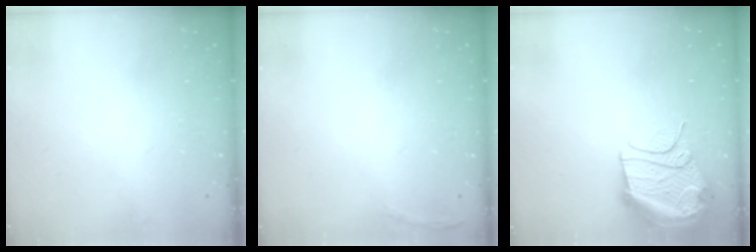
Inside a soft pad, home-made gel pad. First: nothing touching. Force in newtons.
{"total": 5.2, "press": 5.1, "slide": 1.2}
{"total": 17.5, "press": 17.4, "slide": 1.9}